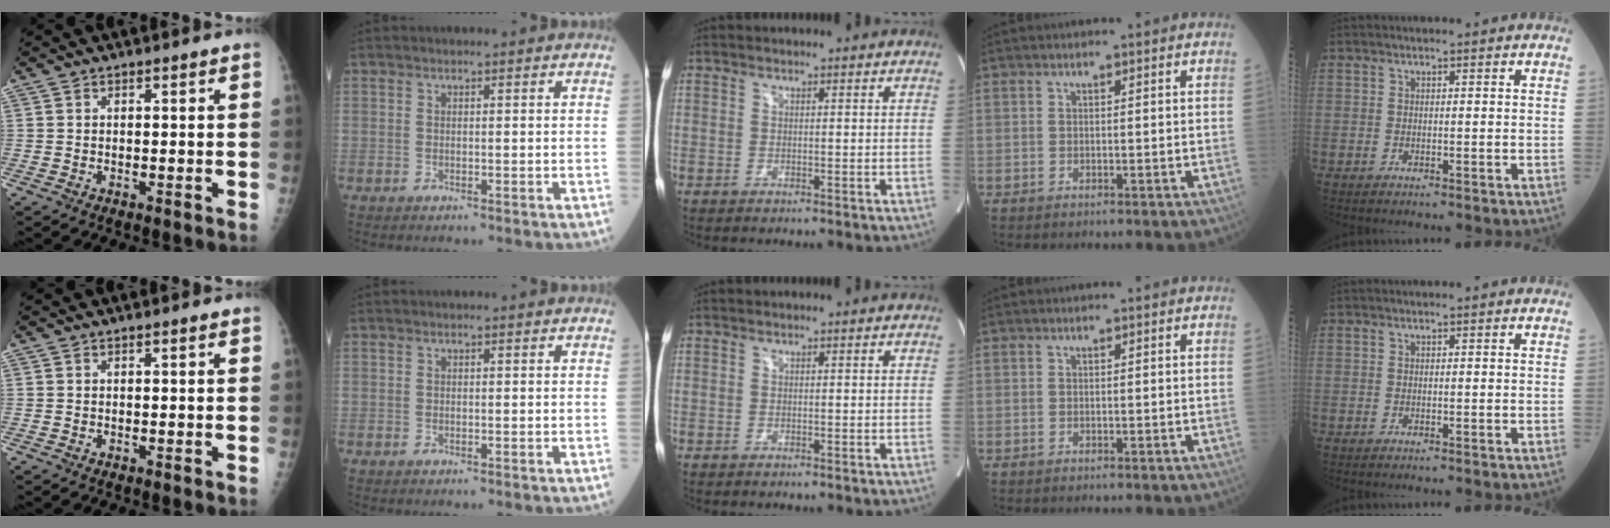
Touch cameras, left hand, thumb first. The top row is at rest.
{}